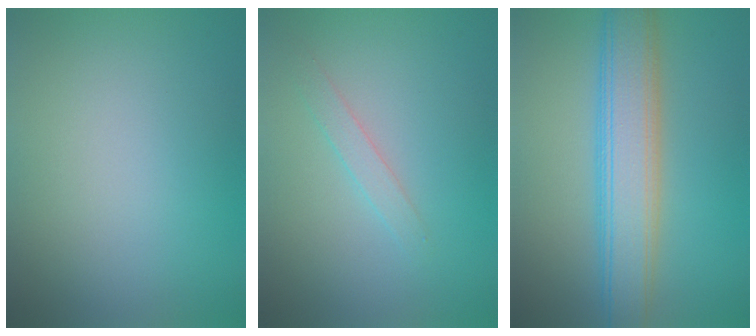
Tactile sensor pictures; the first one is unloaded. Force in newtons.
{"total": 1.4, "press": 1.4, "slide": 0.0}
{"total": 7.0, "press": 7.0, "slide": 0.1}